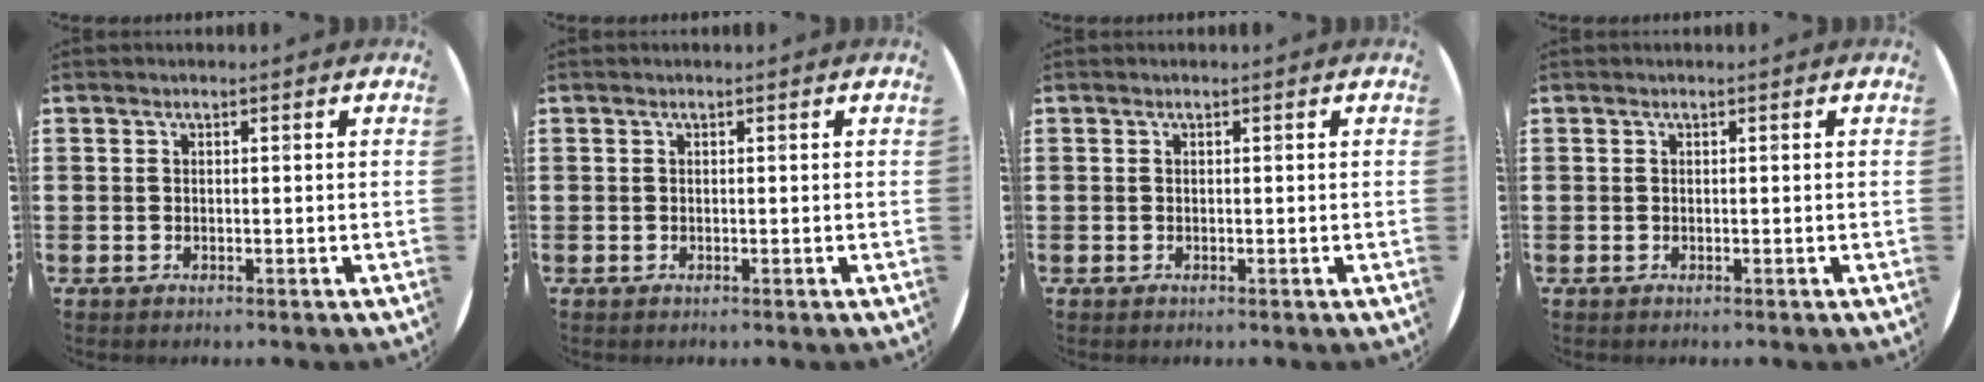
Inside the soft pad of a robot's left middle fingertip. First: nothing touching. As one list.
[{"total": 0.0}, {"total": 0.0}, {"total": 0.0}]